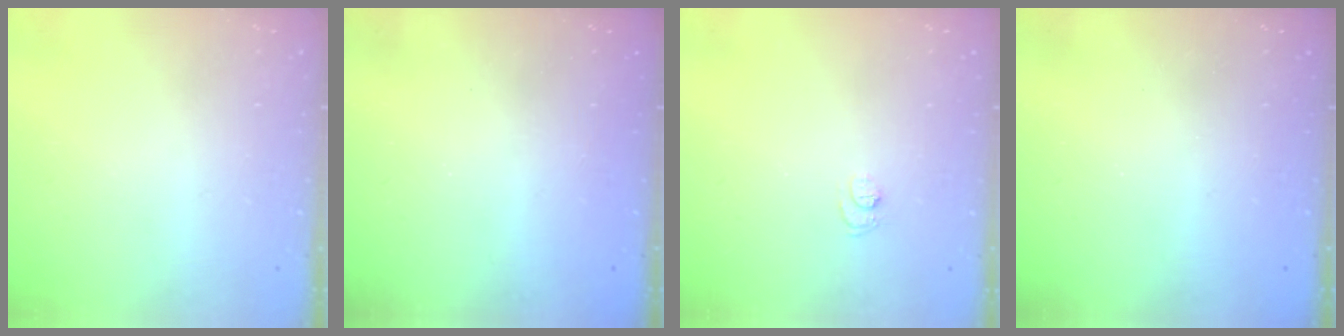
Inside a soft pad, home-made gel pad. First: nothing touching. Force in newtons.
{"total": 2.5, "press": 2.4, "slide": 0.7}
{"total": 4.8, "press": 4.8, "slide": 0.4}
{"total": 2.6, "press": 2.5, "slide": 0.9}